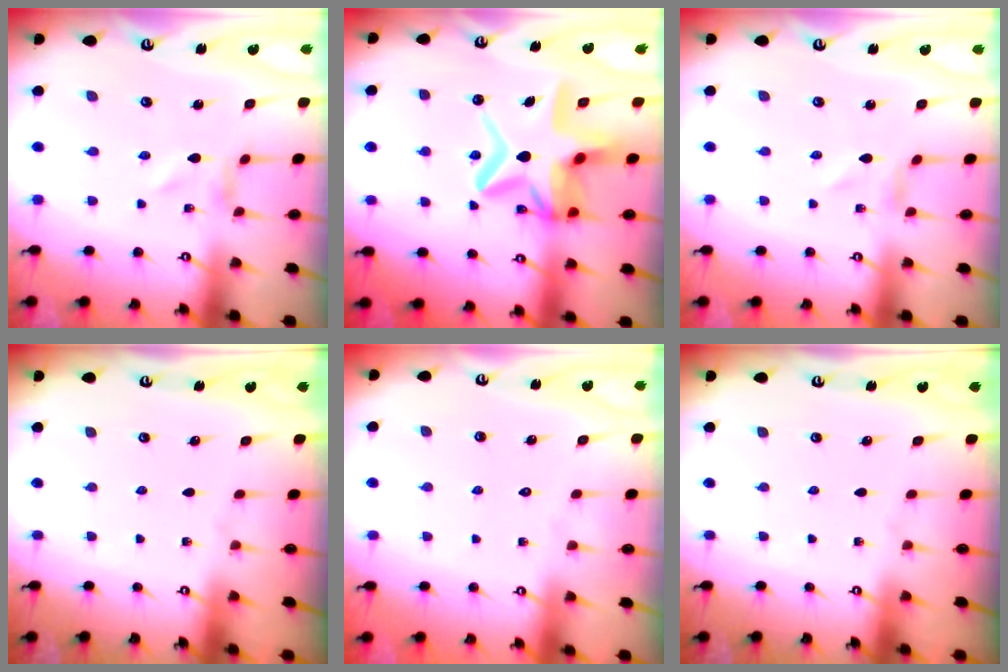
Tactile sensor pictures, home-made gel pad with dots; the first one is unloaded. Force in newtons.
{"total": 16.3, "press": 16.2, "slide": 1.7}
{"total": 1.2, "press": 1.2, "slide": 0.2}
{"total": 0.0}
{"total": 1.4, "press": 1.4, "slide": 0.1}
{"total": 0.0}